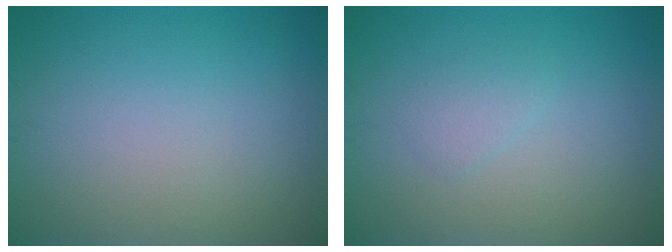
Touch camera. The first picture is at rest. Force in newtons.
{"total": 1.1, "press": 1.1, "slide": 0.1}